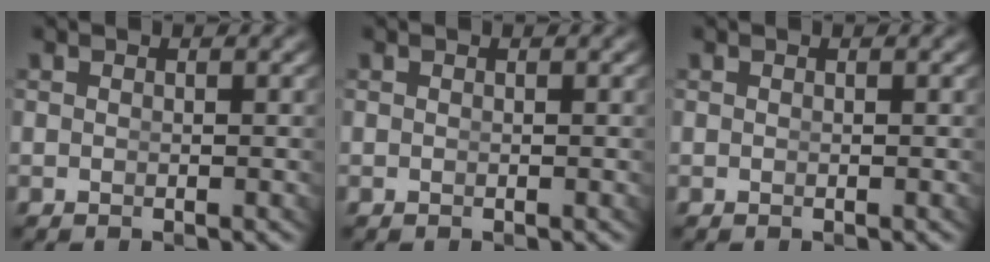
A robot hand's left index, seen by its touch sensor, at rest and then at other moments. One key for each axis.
{"total": 0.0}
{"total": 0.0}